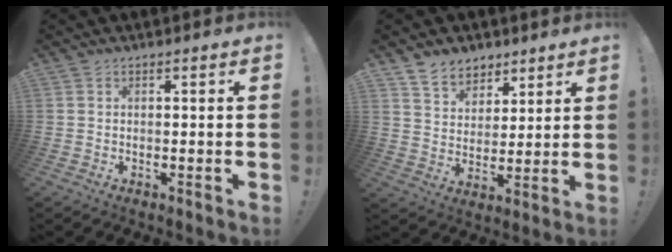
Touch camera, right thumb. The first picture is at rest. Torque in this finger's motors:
{"motor_torque": [-0.39, 0.92, 0.44, 0.72, 0.00]}